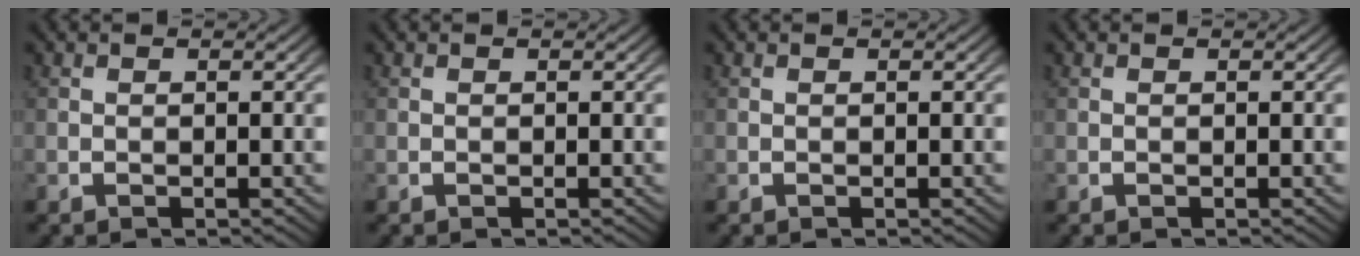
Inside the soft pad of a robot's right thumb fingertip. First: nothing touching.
{"total": 0.0}
{"total": 0.0}
{"total": 0.0}